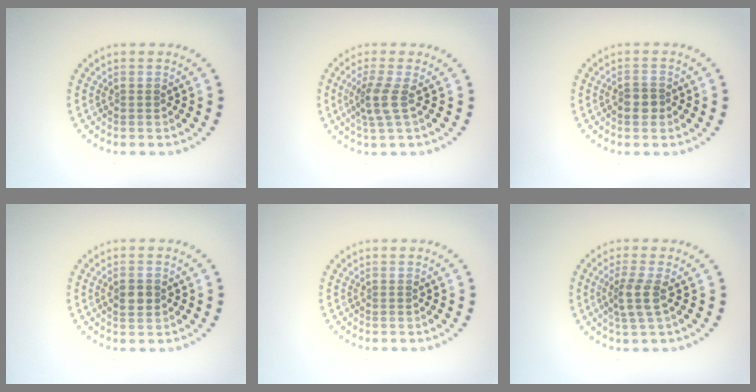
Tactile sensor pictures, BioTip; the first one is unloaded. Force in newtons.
{"total": 2.6, "press": 2.0, "slide": 1.7}
{"total": 1.9, "press": 1.7, "slide": 0.8}
{"total": 1.8, "press": 1.8, "slide": 0.1}
{"total": 0.0}
{"total": 2.5, "press": 2.0, "slide": 1.5}